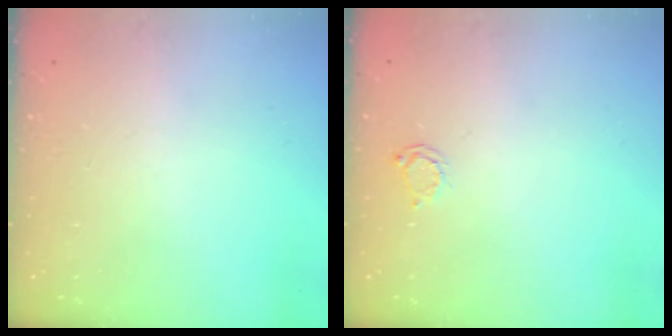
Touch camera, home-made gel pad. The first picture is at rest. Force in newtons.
{"total": 2.3, "press": 2.3, "slide": 0.3}